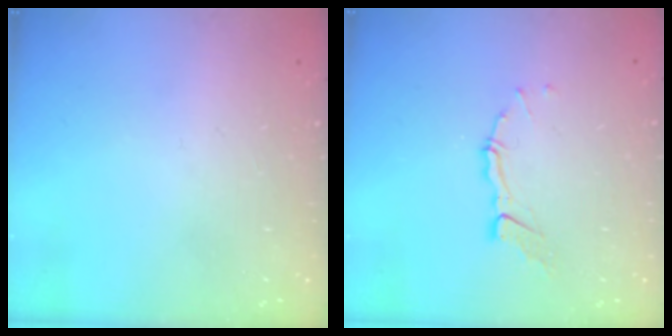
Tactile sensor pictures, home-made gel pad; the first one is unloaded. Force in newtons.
{"total": 4.4, "press": 4.4, "slide": 0.1}